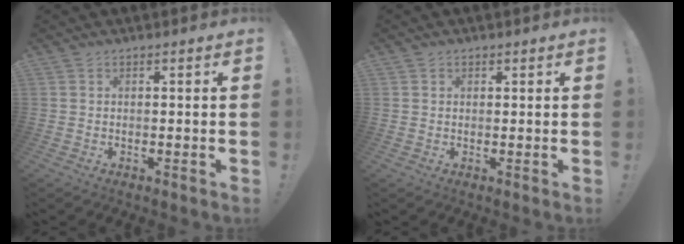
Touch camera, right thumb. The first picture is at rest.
{"total": 0.8, "force": [0.4, 0.7, 0.0], "torque": [0.005, -0.001, 0.006]}